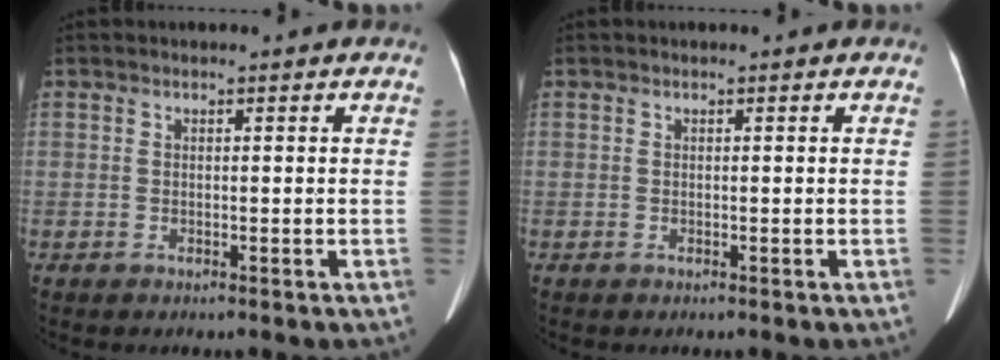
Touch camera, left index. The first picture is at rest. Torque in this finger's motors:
{"motor_torque": [-0.01, 0.01, 0.00, 0.00]}